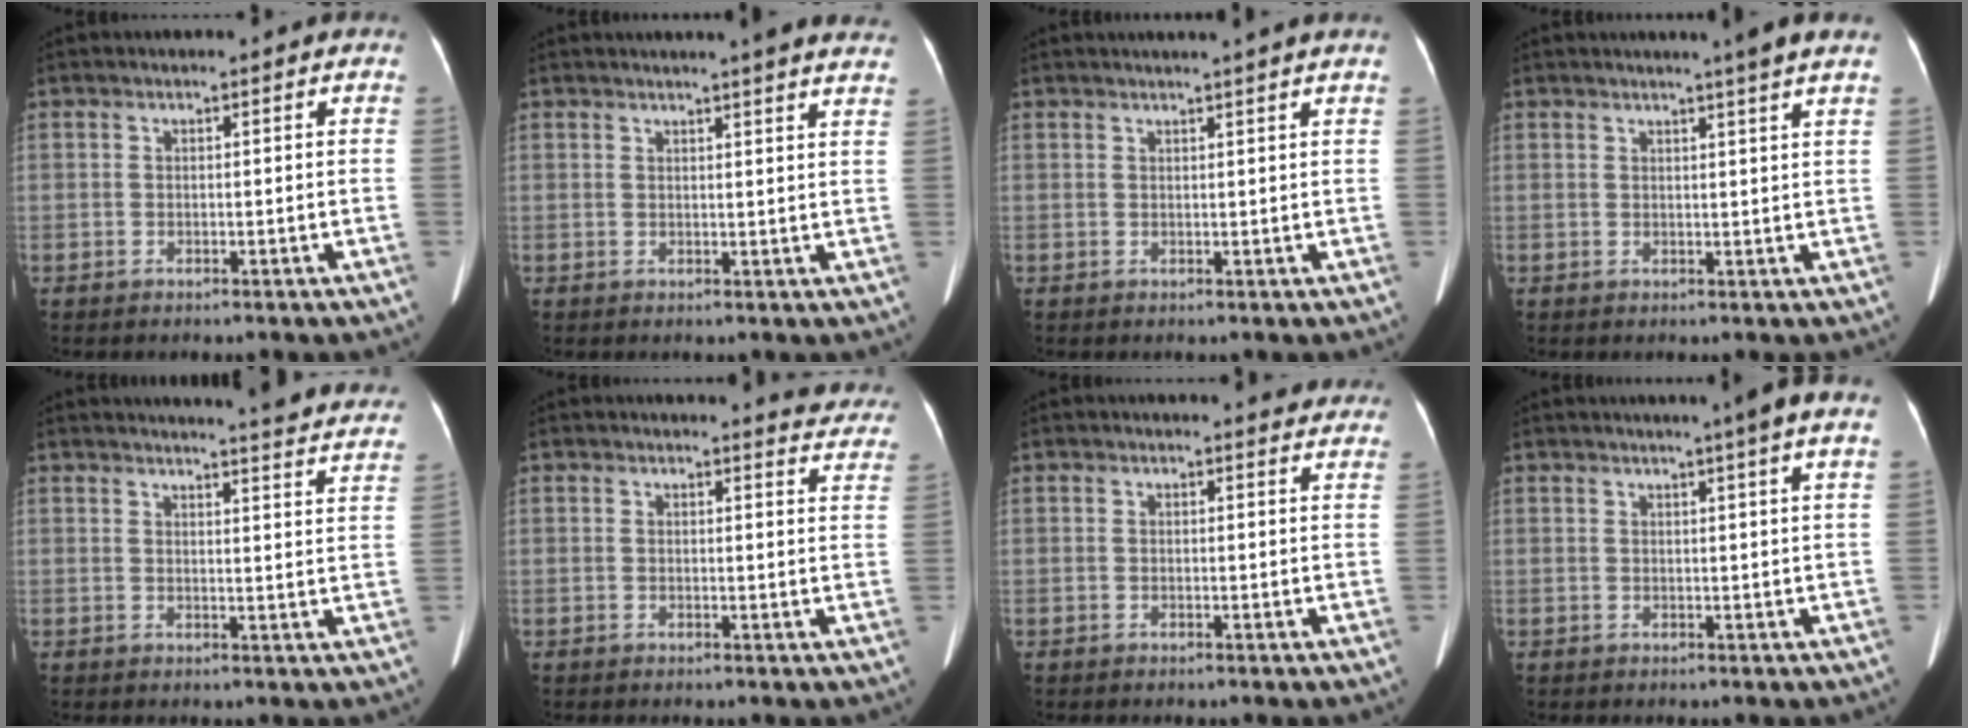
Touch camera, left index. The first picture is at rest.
{"total": 11.6, "force": [10.5, 0.0, 4.9], "torque": [-0.059, -0.015, 0.103]}
{"total": 4.4, "force": [3.8, -0.9, 2.0], "torque": [-0.028, 0.013, 0.044]}
{"total": 4.2, "force": [3.3, -1.2, 2.2], "torque": [-0.031, -0.003, 0.037]}
{"total": 17.1, "force": [16.6, 0.9, 4.3], "torque": [-0.043, -0.070, 0.172]}
{"total": 6.6, "force": [6.5, 1.1, 0.8], "torque": [0.011, -0.028, 0.042]}
{"total": 3.5, "force": [3.4, 0.7, 0.7], "torque": [-0.004, -0.007, 0.022]}
{"total": 4.0, "force": [2.8, -1.1, 2.8], "torque": [-0.041, 0.002, 0.034]}